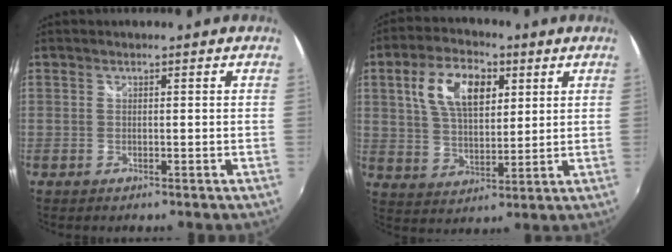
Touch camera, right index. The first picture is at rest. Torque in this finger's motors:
{"motor_torque": [0.40, 0.24, 0.31, 0.10]}